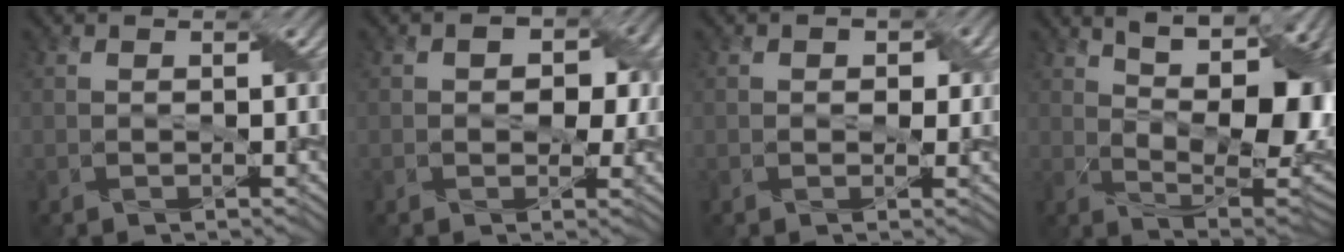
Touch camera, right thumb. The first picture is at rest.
{"total": 4.1, "force": [0.5, 3.0, 2.8], "torque": [-0.036, -0.004, -0.002]}
{"total": 1.5, "force": [0.2, 1.2, 0.9], "torque": [-0.015, -0.006, 0.001]}
{"total": 18.0, "force": [6.6, 7.6, 14.9], "torque": [-0.214, 0.038, 0.114]}